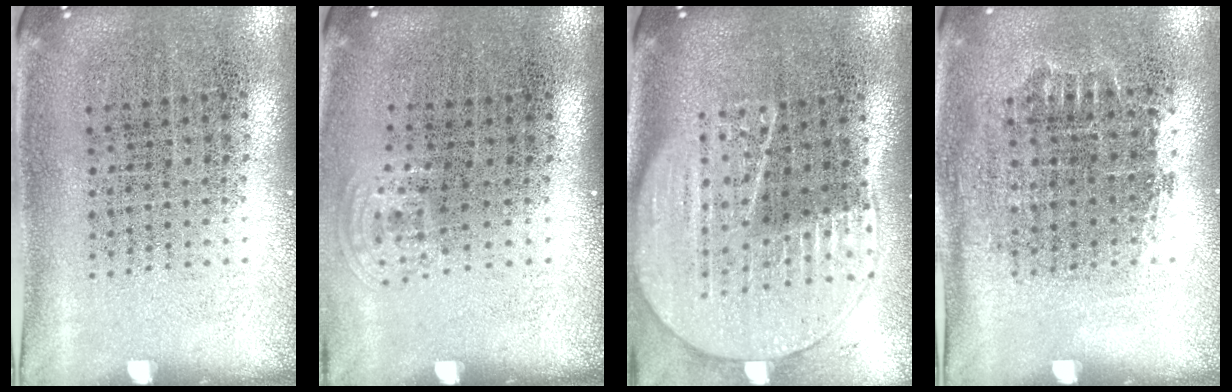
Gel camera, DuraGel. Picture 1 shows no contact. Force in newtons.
{"total": 0.8, "press": 0.5, "slide": 0.6}
{"total": 2.0, "press": 1.8, "slide": 0.9}
{"total": 0.8, "press": 0.8, "slide": 0.3}